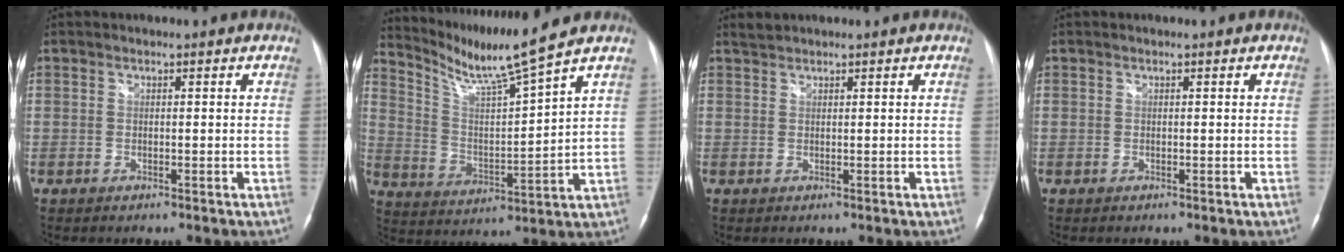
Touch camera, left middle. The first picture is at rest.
{"total": 10.4, "force": [9.1, -2.5, 4.3], "torque": [-0.086, -0.018, 0.178]}
{"total": 1.0, "force": [1.0, 0.0, -0.1], "torque": [-0.003, 0.008, 0.024]}
{"total": 0.0}